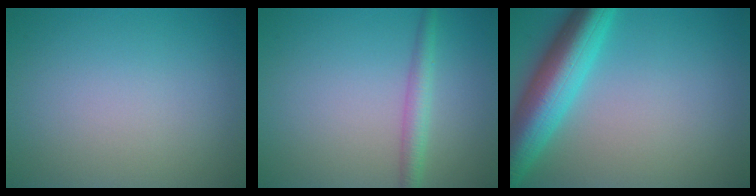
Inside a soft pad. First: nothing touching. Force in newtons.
{"total": 2.3, "press": 2.3, "slide": 0.1}
{"total": 8.0, "press": 8.0, "slide": 0.4}